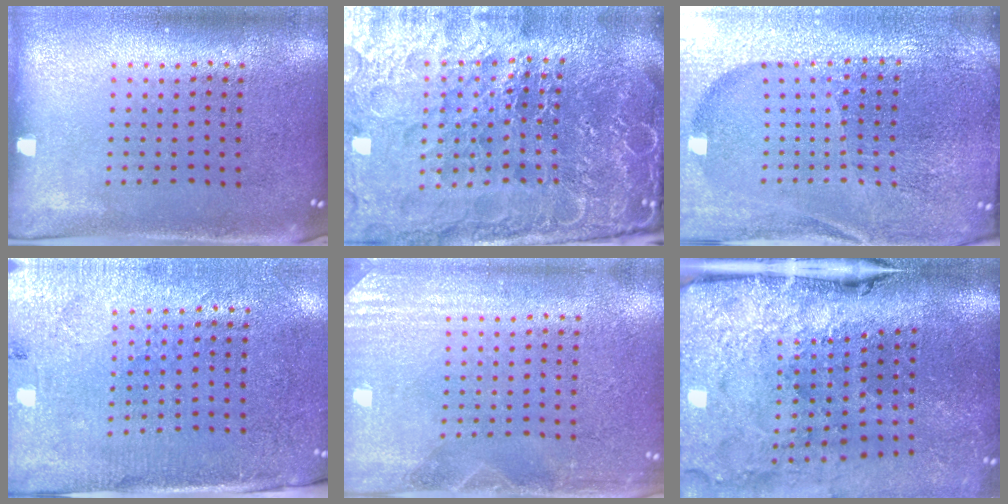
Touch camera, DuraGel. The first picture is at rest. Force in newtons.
{"total": 6.6, "press": 5.9, "slide": 3.0}
{"total": 5.2, "press": 4.8, "slide": 2.0}
{"total": 2.7, "press": 2.5, "slide": 1.1}
{"total": 2.9, "press": 2.9, "slide": 0.5}
{"total": 4.9, "press": 3.9, "slide": 3.1}